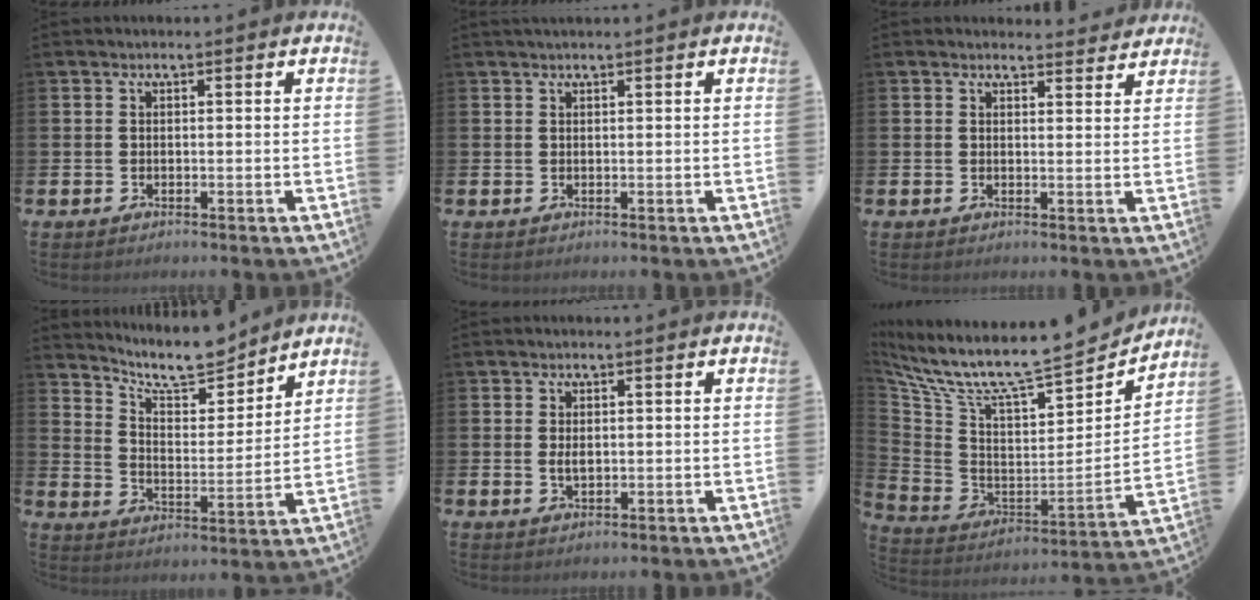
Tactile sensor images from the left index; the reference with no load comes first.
{"total": 0.7, "force": [0.7, 0.0, 0.3], "torque": [-0.002, 0.000, 0.012]}
{"total": 2.5, "force": [2.5, 0.6, -0.1], "torque": [0.015, -0.018, 0.041]}
{"total": 9.5, "force": [8.7, 2.2, 3.1], "torque": [-0.078, -0.057, 0.157]}
{"total": 1.4, "force": [0.4, 0.7, 1.2], "torque": [-0.014, 0.000, 0.004]}
{"total": 10.3, "force": [8.8, 2.0, 5.0], "torque": [-0.126, -0.071, 0.141]}